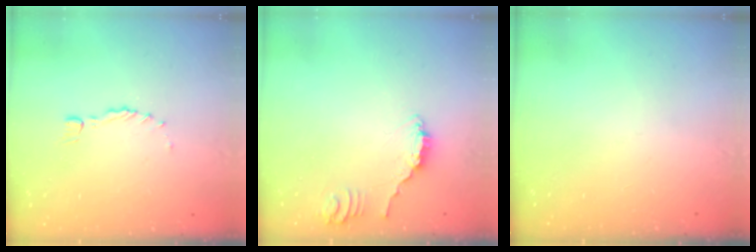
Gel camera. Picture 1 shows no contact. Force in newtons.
{"total": 2.4, "press": 2.4, "slide": 0.1}
{"total": 0.0}